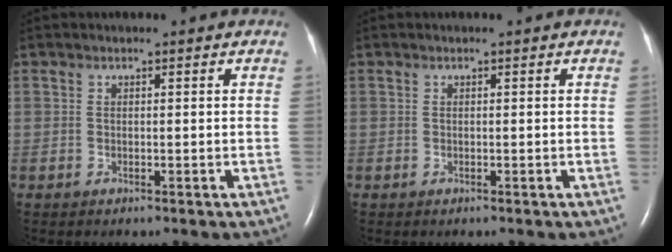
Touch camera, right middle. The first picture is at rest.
{"total": 0.0}